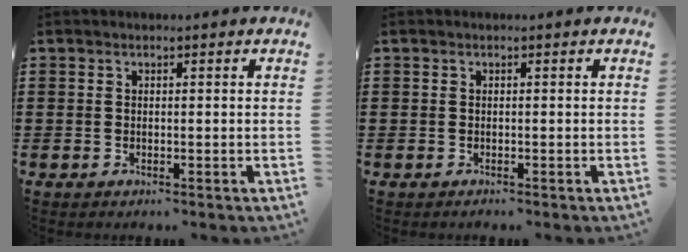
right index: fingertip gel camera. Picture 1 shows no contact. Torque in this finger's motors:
{"motor_torque": [1.12, 0.82, -1.05, -0.21]}